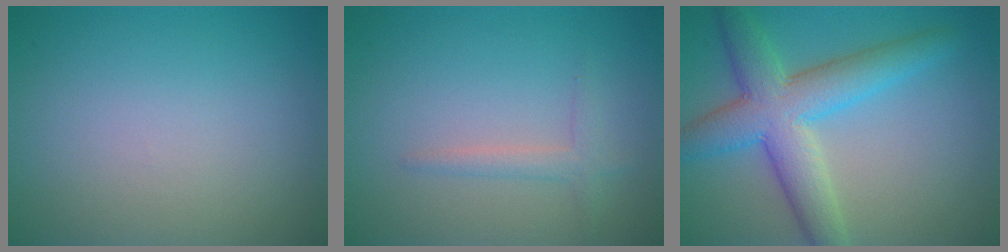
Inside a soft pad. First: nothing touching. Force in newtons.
{"total": 1.6, "press": 1.6, "slide": 0.1}
{"total": 7.1, "press": 7.1, "slide": 0.2}